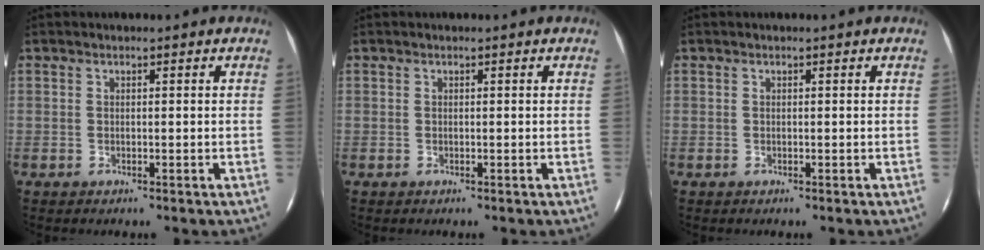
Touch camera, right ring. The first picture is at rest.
{"total": 0.0}
{"total": 0.0}